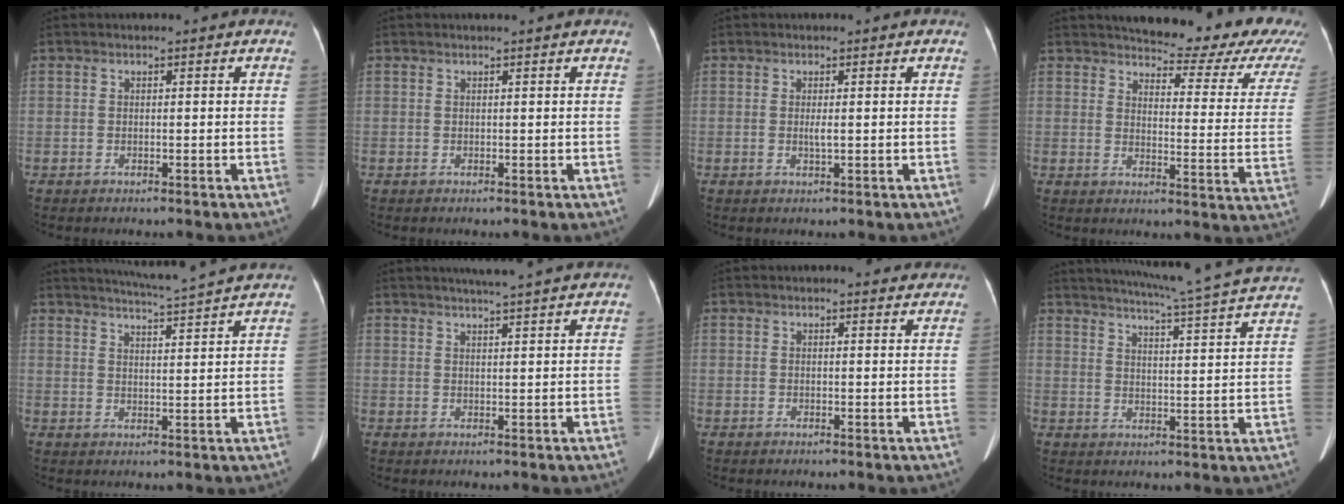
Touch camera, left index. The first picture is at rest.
{"total": 1.2, "force": [1.1, -0.1, 0.5], "torque": [-0.007, 0.010, 0.017]}
{"total": 1.1, "force": [0.0, 0.0, 1.1], "torque": [-0.026, -0.002, 0.002]}
{"total": 17.9, "force": [16.1, 3.3, 7.2], "torque": [-0.077, -0.061, 0.168]}
{"total": 10.0, "force": [9.4, -1.4, 3.2], "torque": [-0.060, 0.003, 0.127]}
{"total": 7.3, "force": [6.4, -0.4, 3.3], "torque": [-0.054, 0.020, 0.083]}
{"total": 3.0, "force": [2.8, 0.9, 0.6], "torque": [-0.005, -0.001, 0.023]}
{"total": 20.9, "force": [19.1, -1.5, 8.4], "torque": [-0.143, -0.041, 0.237]}